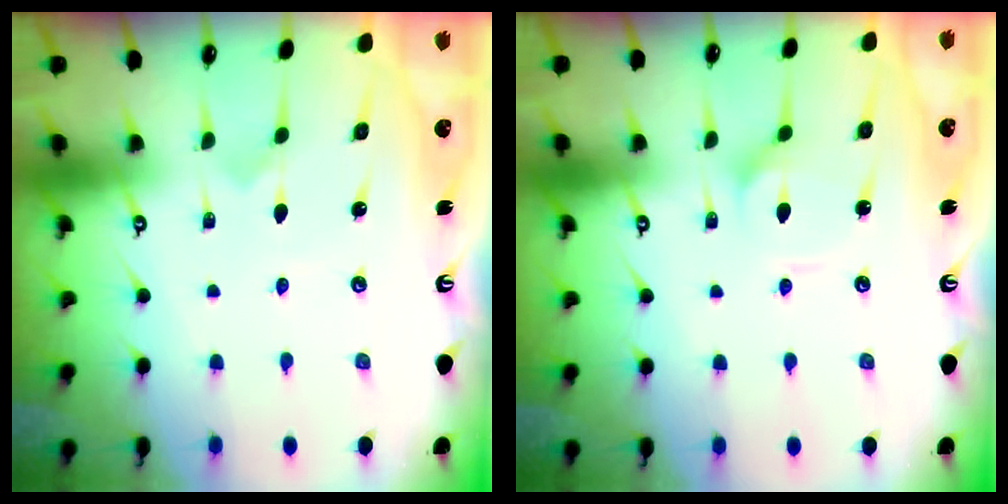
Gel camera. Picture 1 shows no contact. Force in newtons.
{"total": 3.5, "press": 3.5, "slide": 0.1}